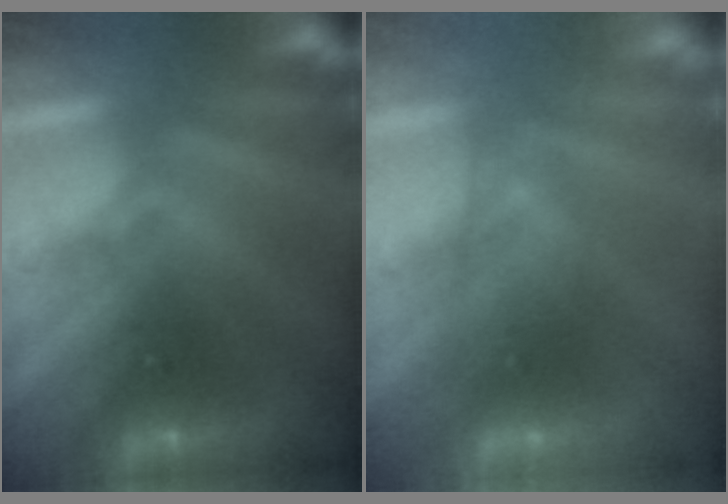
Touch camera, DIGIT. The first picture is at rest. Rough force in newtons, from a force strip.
{"total": 2.5}